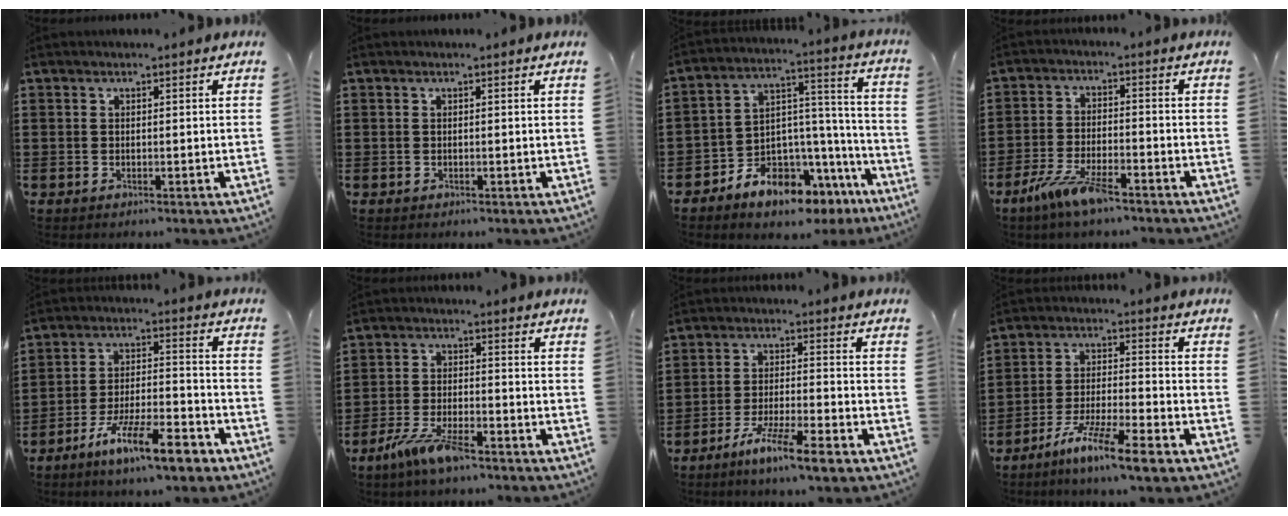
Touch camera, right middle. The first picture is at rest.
{"total": 0.0}
{"total": 7.3, "force": [-6.5, 3.2, 1.0], "torque": [-0.019, 0.012, -0.120]}
{"total": 7.0, "force": [-4.7, 1.2, 5.1], "torque": [-0.114, -0.013, -0.089]}
{"total": 11.3, "force": [-8.0, 2.3, 7.6], "torque": [-0.135, 0.020, -0.150]}
{"total": 6.6, "force": [-4.6, 1.2, 4.6], "torque": [-0.107, -0.013, -0.087]}
{"total": 6.7, "force": [-5.2, 0.1, 4.2], "torque": [-0.087, -0.007, -0.098]}
{"total": 8.6, "force": [-6.7, 0.1, 5.3], "torque": [-0.110, -0.006, -0.131]}